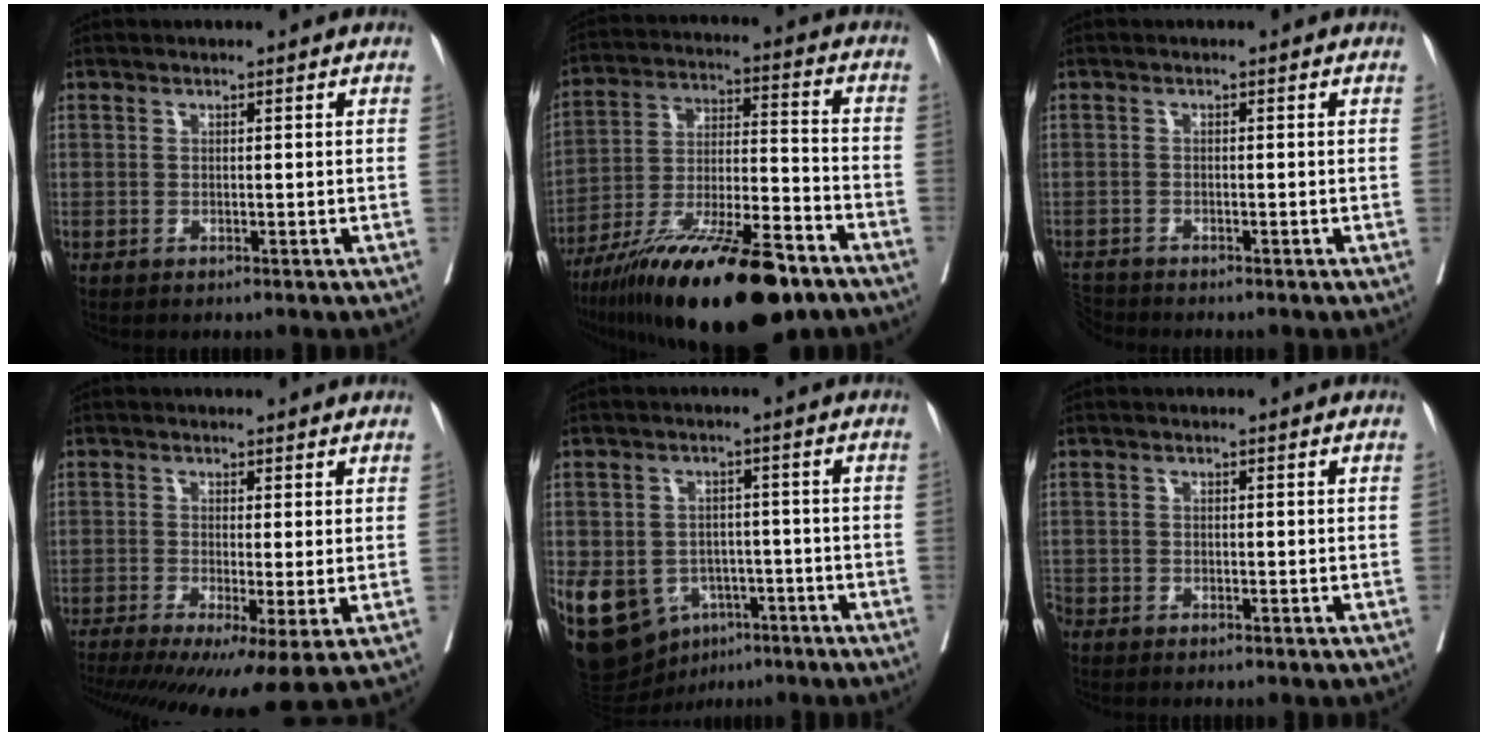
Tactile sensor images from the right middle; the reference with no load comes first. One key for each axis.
{"total": 23.5, "fx": -16.0, "fy": 4.7, "fz": 16.5, "tx": -0.249, "ty": -0.021, "tz": -0.270}
{"total": 2.8, "fx": -2.8, "fy": 0.2, "fz": -0.3, "tx": 0.007, "ty": -0.013, "tz": -0.052}
{"total": 12.1, "fx": -7.1, "fy": 1.9, "fz": 9.6, "tx": -0.148, "ty": -0.023, "tz": -0.112}
{"total": 15.3, "fx": -6.7, "fy": 11.6, "fz": 7.5, "tx": -0.168, "ty": 0.011, "tz": -0.092}
{"total": 2.2, "fx": -1.8, "fy": 1.1, "fz": 0.8, "tx": -0.023, "ty": -0.004, "tz": -0.034}